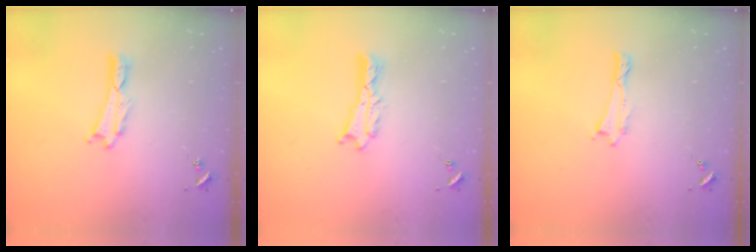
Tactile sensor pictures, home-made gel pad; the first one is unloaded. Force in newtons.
{"total": 1.1, "press": 1.1, "slide": 0.2}
{"total": 0.0}